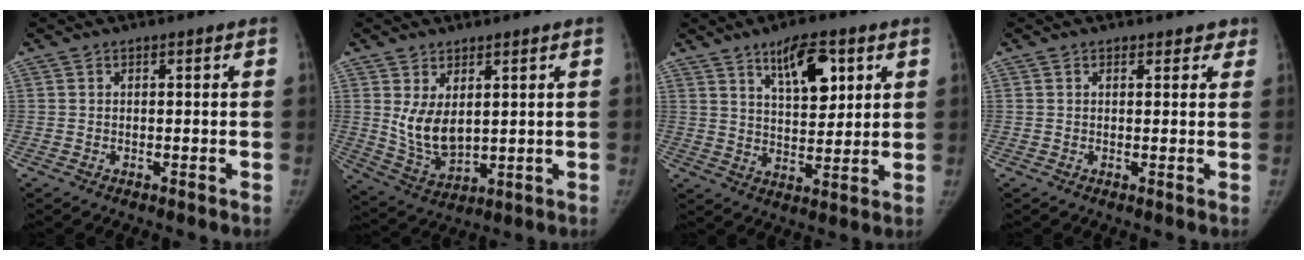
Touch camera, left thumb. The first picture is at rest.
{"total": 8.0, "force": [2.1, 4.8, 6.0], "torque": [-0.099, -0.025, 0.060]}
{"total": 10.7, "force": [5.5, 4.5, 8.0], "torque": [-0.104, -0.031, 0.095]}
{"total": 2.4, "force": [1.7, 1.5, 0.9], "torque": [0.018, -0.003, 0.015]}